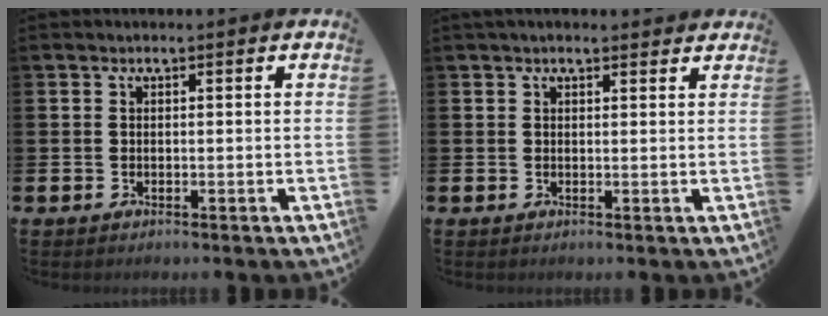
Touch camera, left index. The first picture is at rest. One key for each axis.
{"total": 1.5, "fx": 1.4, "fy": 0.3, "fz": 0.4, "tx": 0.000, "ty": -0.002, "tz": 0.024}